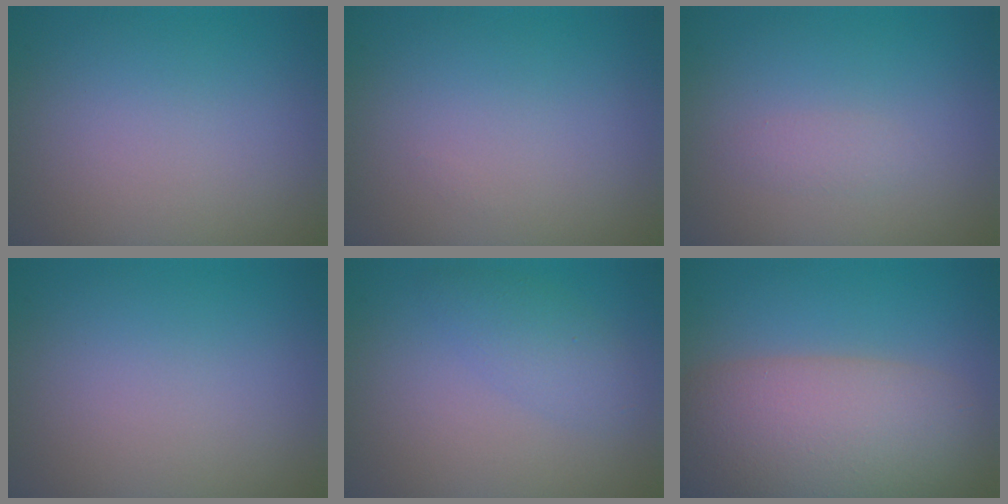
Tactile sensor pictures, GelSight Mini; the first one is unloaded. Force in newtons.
{"total": 0.0}
{"total": 0.9, "press": 0.9, "slide": 0.0}
{"total": 0.0}
{"total": 2.2, "press": 2.2, "slide": 0.0}
{"total": 10.2, "press": 10.2, "slide": 0.9}